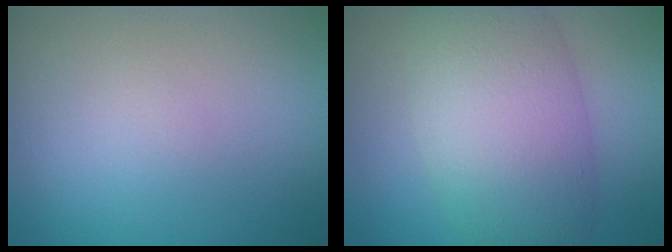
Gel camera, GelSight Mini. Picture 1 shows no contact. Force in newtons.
{"total": 8.8, "press": 8.8, "slide": 0.5}